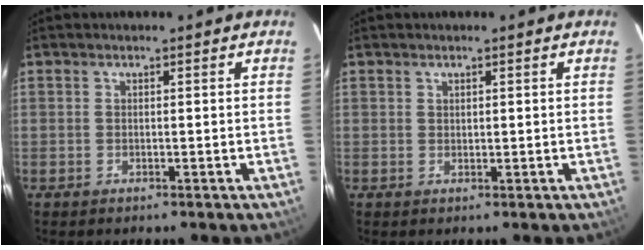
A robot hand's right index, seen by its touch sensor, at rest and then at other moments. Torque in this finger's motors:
{"motor_torque": [-0.68, 0.50, -0.04, 0.00]}